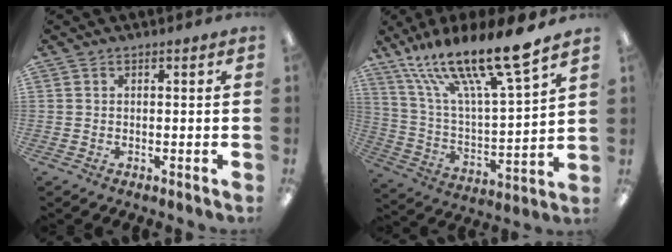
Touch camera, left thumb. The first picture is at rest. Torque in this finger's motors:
{"motor_torque": [2.69, 1.83, 1.56, -1.20, 0.54]}